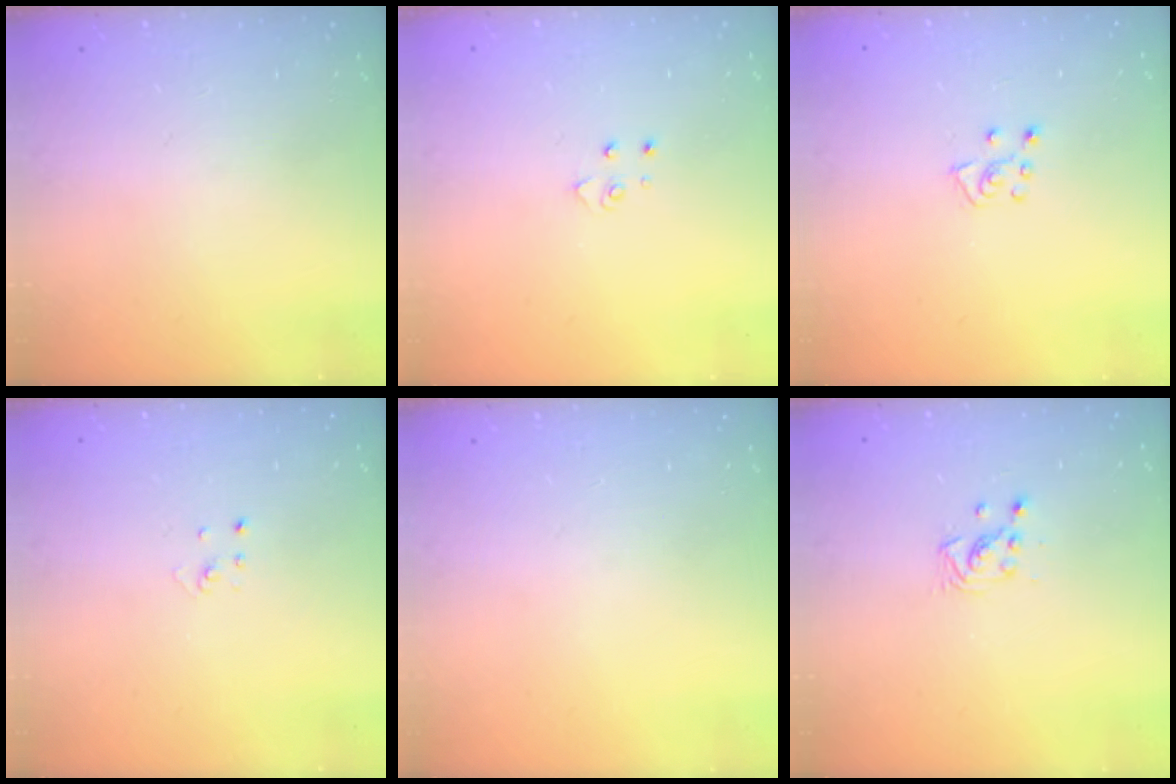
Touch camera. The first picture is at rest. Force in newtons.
{"total": 4.0, "press": 4.0, "slide": 0.4}
{"total": 5.3, "press": 5.3, "slide": 0.4}
{"total": 2.1, "press": 2.1, "slide": 0.1}
{"total": 0.0}
{"total": 3.0, "press": 2.9, "slide": 0.5}